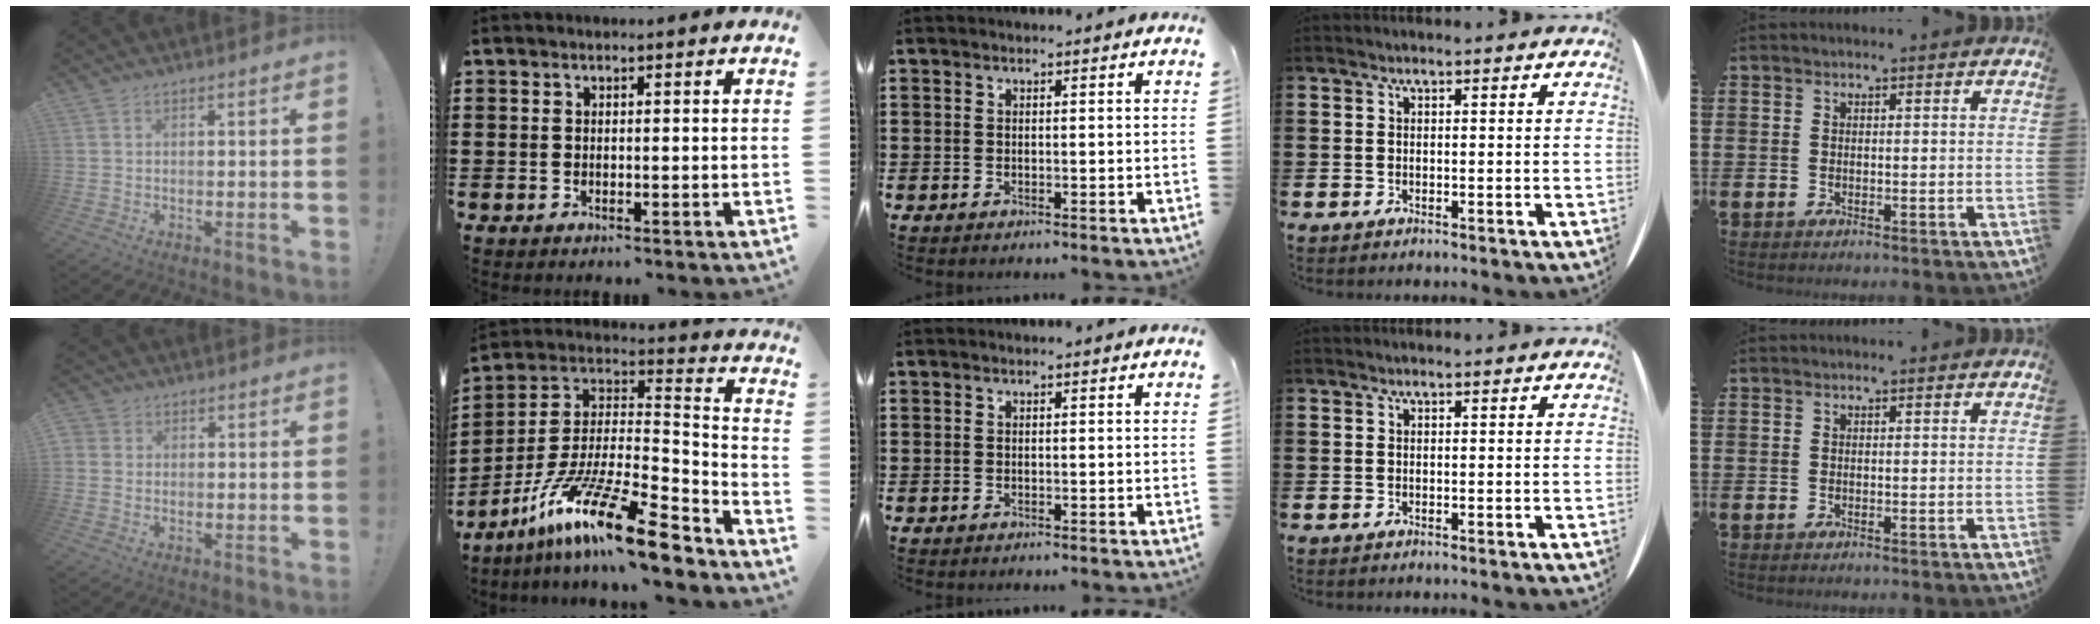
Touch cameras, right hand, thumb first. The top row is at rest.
{"thumb": {"total": 1.8, "force": [0.1, 1.7, 0.6], "torque": [-0.008, 0.004, 0.001]}, "index": {"total": 17.2, "force": [-12.1, 3.0, 11.9], "torque": [-0.223, 0.026, -0.218]}}